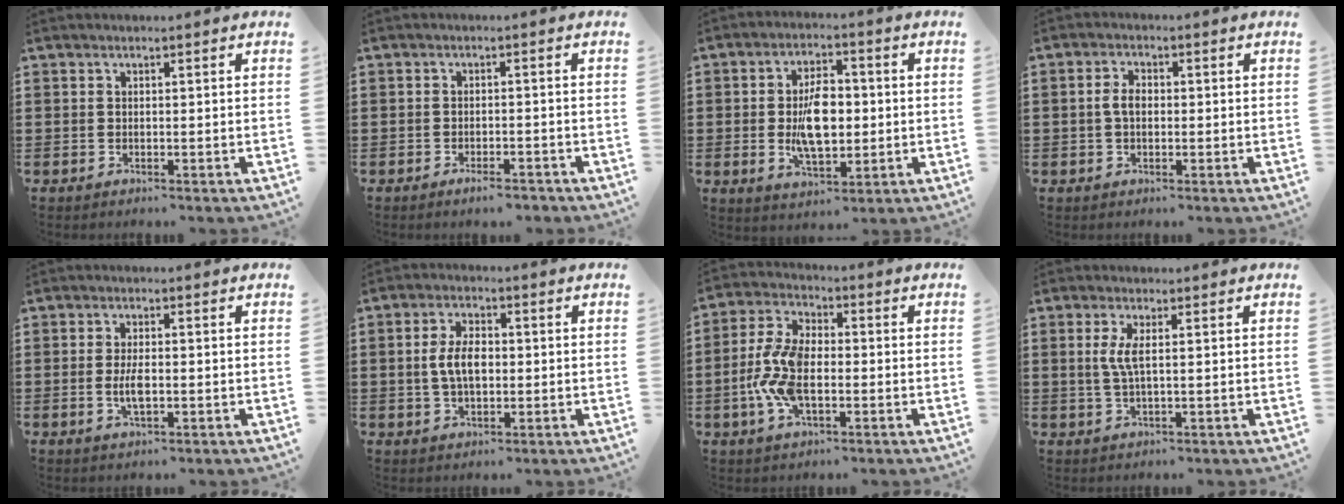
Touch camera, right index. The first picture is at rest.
{"total": 2.2, "force": [-1.9, 0.3, 1.2], "torque": [-0.021, 0.001, -0.035]}
{"total": 8.5, "force": [-0.3, 4.3, 7.2], "torque": [-0.137, -0.002, -0.013]}
{"total": 2.8, "force": [-0.1, 1.5, 2.4], "torque": [-0.046, 0.006, -0.003]}
{"total": 3.7, "force": [-0.5, 1.2, 3.4], "torque": [-0.069, -0.002, -0.011]}
{"total": 5.6, "force": [0.0, 3.0, 4.7], "torque": [-0.114, 0.002, -0.009]}
{"total": 8.6, "force": [-1.7, 4.2, 7.3], "torque": [-0.176, -0.003, -0.038]}
{"total": 3.3, "force": [0.5, 0.4, 3.3], "torque": [-0.071, -0.005, 0.004]}